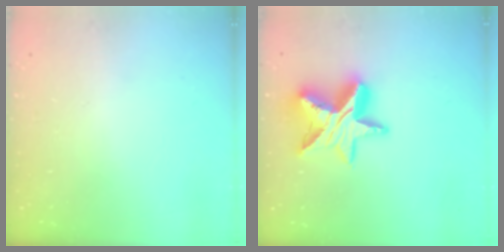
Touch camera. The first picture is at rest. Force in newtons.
{"total": 16.2, "press": 16.2, "slide": 1.2}